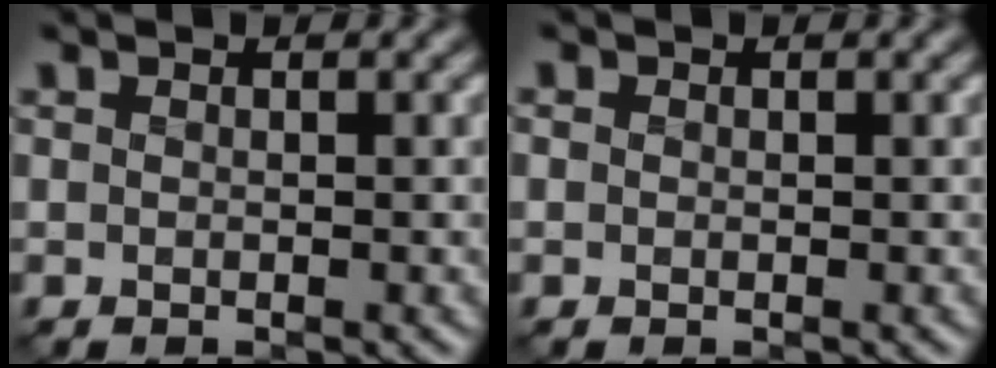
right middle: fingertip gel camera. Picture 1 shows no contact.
{"total": 0.5, "force": [-0.1, 0.5, 0.1], "torque": [0.002, -0.003, -0.005]}